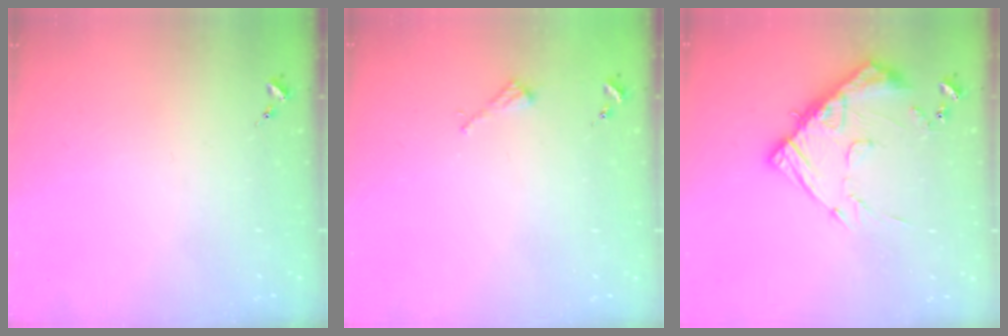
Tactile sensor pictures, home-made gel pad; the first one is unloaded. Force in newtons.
{"total": 2.2, "press": 2.2, "slide": 0.2}
{"total": 14.2, "press": 14.2, "slide": 1.2}